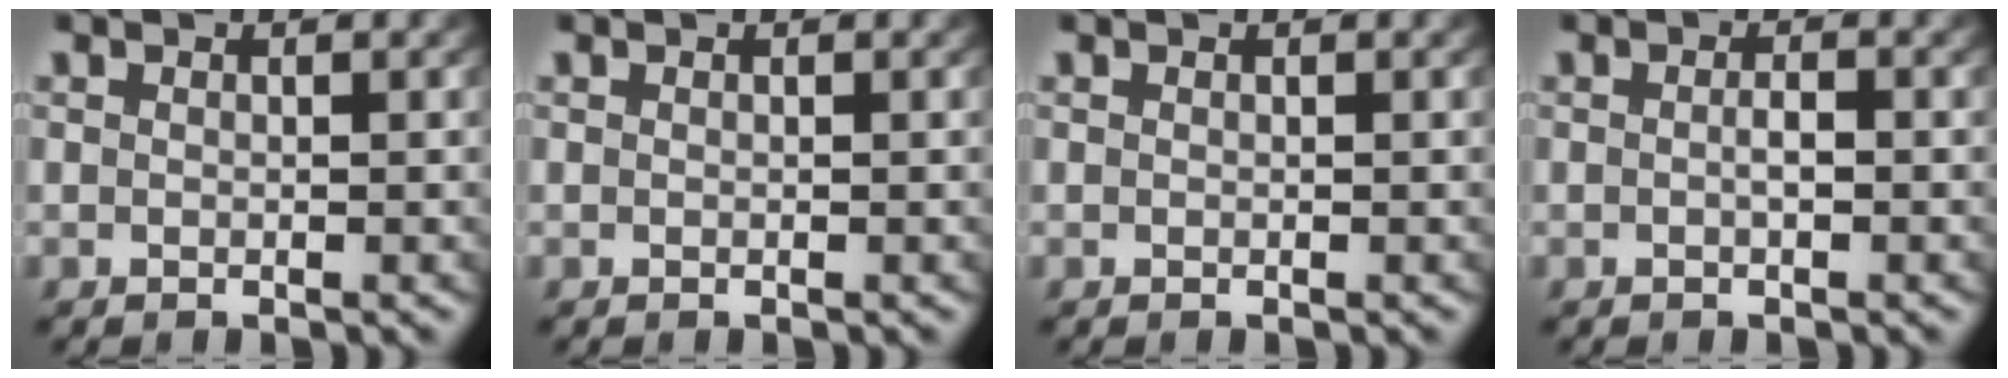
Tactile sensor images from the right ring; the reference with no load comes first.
{"total": 0.0}
{"total": 0.0}
{"total": 1.0, "force": [-0.4, 0.3, 0.9], "torque": [-0.019, -0.005, -0.005]}